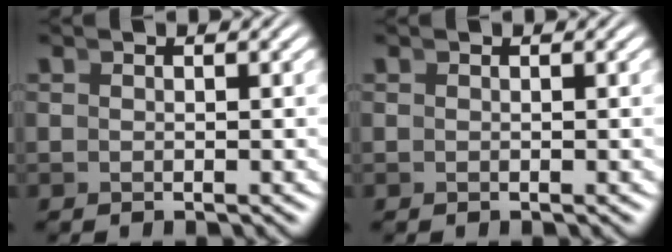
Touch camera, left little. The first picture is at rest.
{"total": 0.0}